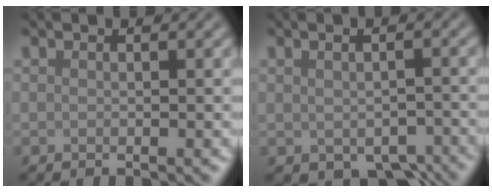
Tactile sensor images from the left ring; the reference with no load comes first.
{"total": 4.1, "force": [-1.7, 2.5, 2.7], "torque": [-0.037, -0.017, -0.010]}